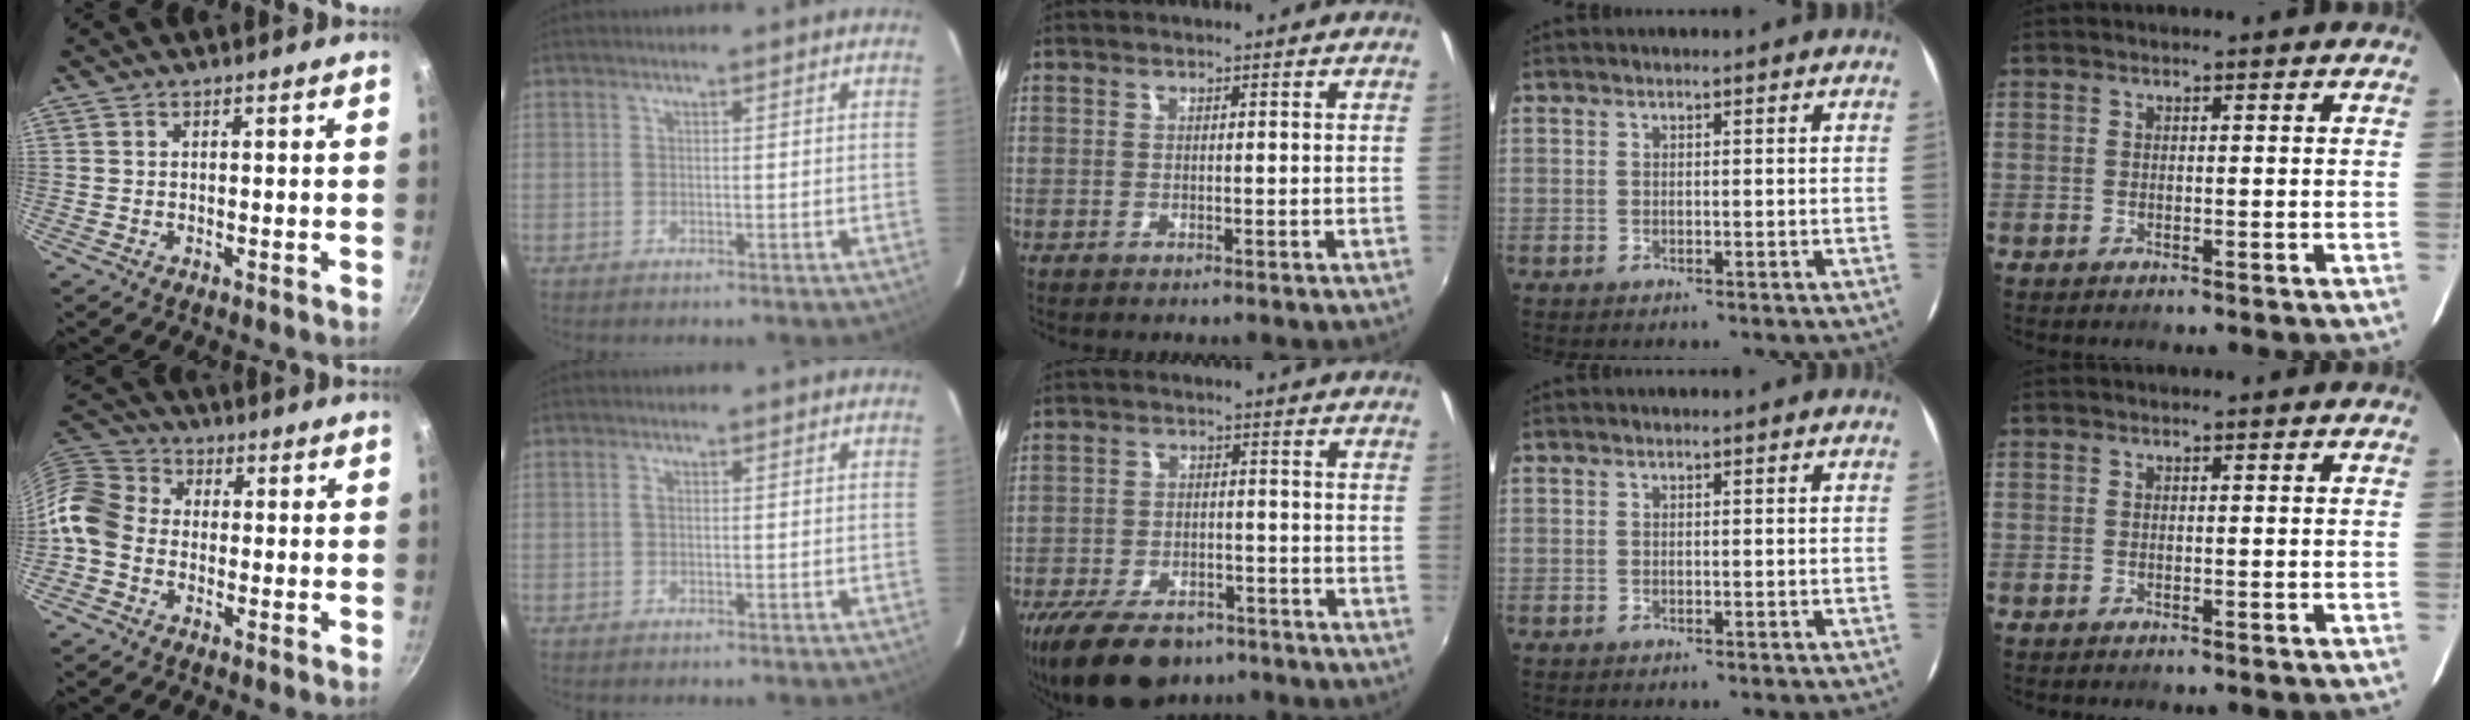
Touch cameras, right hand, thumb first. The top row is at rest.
{"thumb": {"total": 9.2, "force": [-2.4, 7.2, 5.1], "torque": [-0.086, 0.034, -0.073]}, "index": {"total": 0.7, "force": [0.0, 0.4, 0.5], "torque": [-0.010, 0.003, -0.001]}, "middle": {"total": 15.0, "force": [-10.7, 7.5, 7.3], "torque": [-0.172, -0.019, -0.169]}}